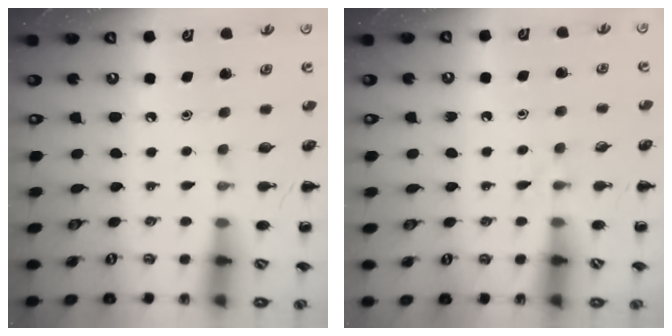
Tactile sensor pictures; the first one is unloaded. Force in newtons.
{"total": 2.5, "press": 2.2, "slide": 1.1}